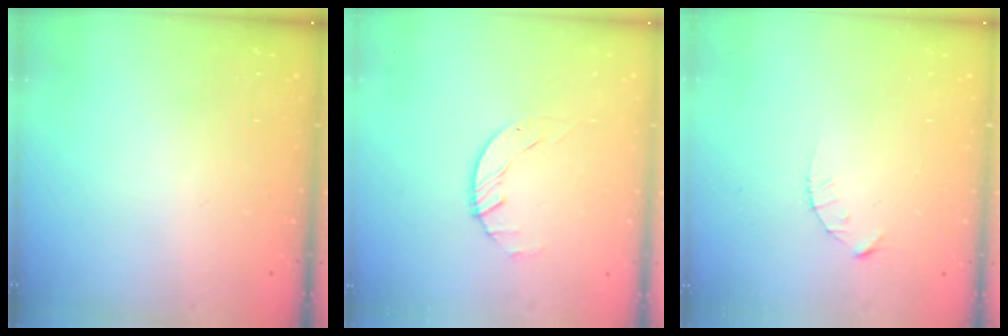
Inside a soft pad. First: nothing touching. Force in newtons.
{"total": 1.4, "press": 1.4, "slide": 0.2}
{"total": 2.1, "press": 2.1, "slide": 0.3}